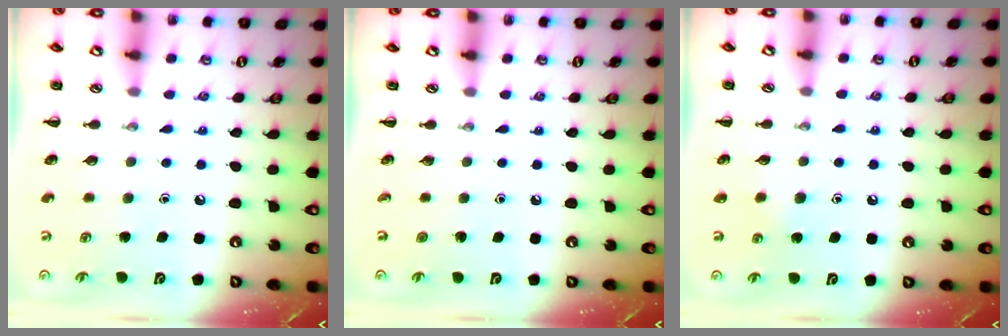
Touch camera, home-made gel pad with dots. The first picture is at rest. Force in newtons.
{"total": 0.0}
{"total": 2.9, "press": 2.6, "slide": 1.3}